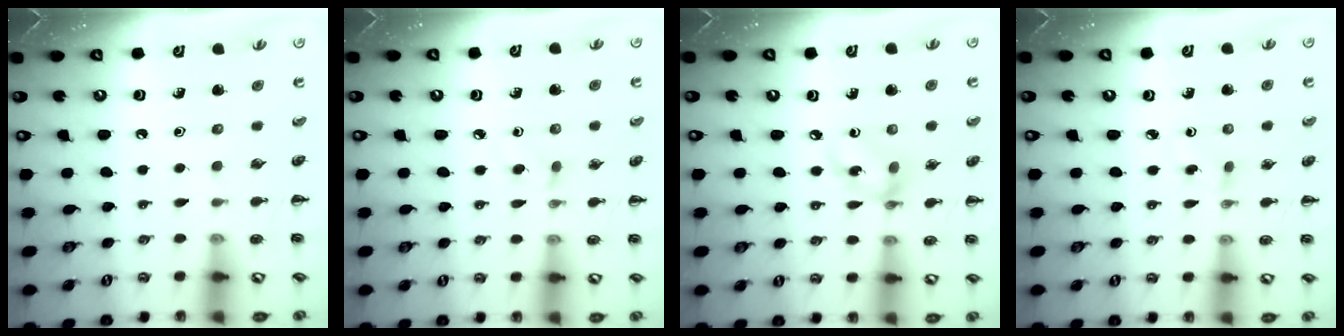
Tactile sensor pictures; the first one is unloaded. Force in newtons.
{"total": 1.8, "press": 1.6, "slide": 0.8}
{"total": 7.4, "press": 7.4, "slide": 0.9}
{"total": 2.6, "press": 2.4, "slide": 1.0}